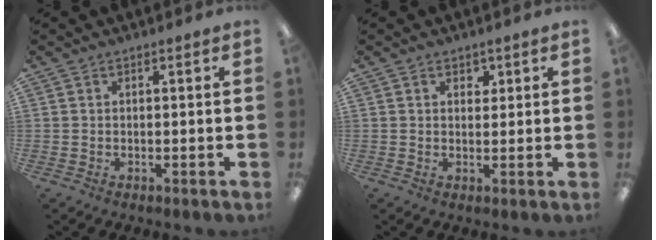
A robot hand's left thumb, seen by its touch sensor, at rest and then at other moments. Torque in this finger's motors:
{"motor_torque": [0.20, -0.12, -0.09, 0.06, -0.02]}